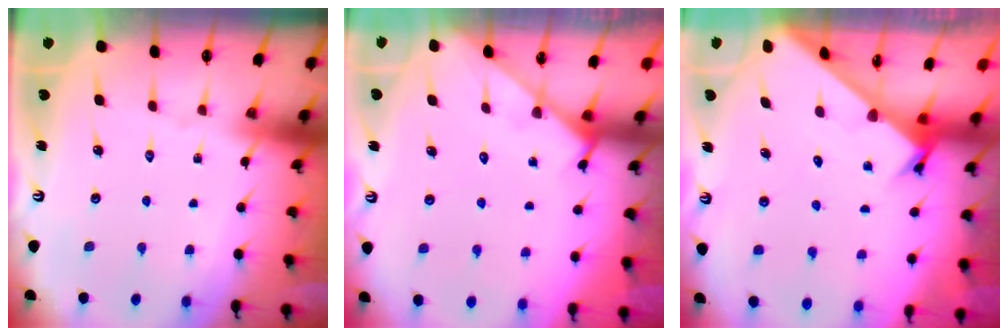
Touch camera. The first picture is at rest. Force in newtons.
{"total": 2.7, "press": 2.7, "slide": 0.2}
{"total": 2.2, "press": 2.2, "slide": 0.2}